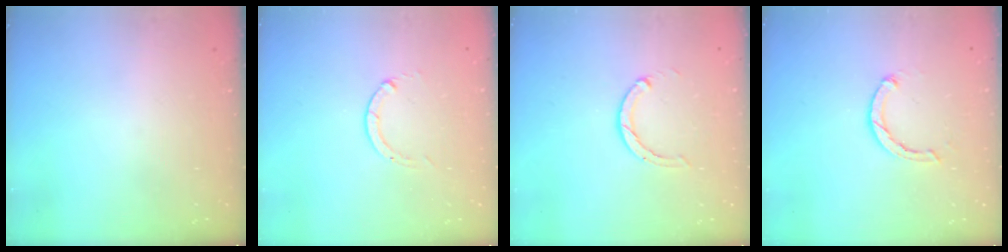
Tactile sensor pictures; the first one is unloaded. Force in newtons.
{"total": 0.0}
{"total": 2.0, "press": 2.0, "slide": 0.3}
{"total": 2.4, "press": 2.3, "slide": 0.4}